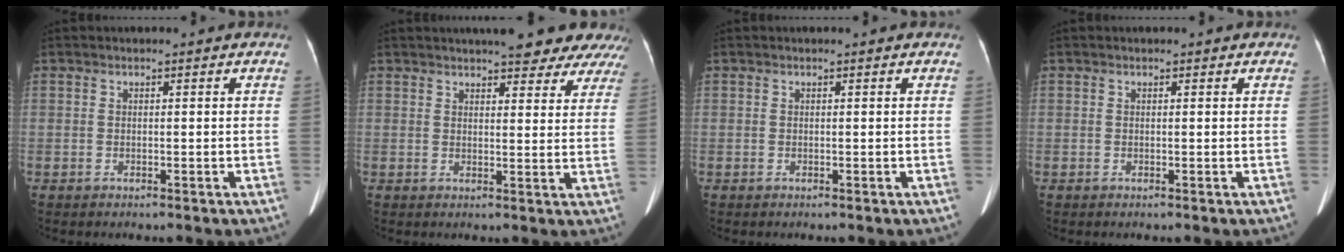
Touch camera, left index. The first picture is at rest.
{"total": 13.5, "force": [12.0, 2.8, 5.5], "torque": [-0.049, 0.004, 0.125]}
{"total": 0.0}
{"total": 0.0}